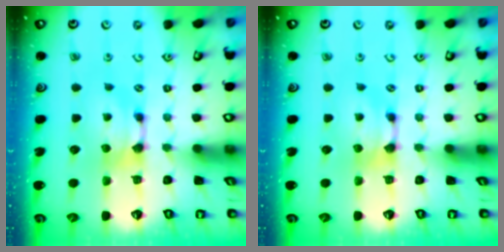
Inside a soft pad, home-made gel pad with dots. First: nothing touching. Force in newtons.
{"total": 0.0}